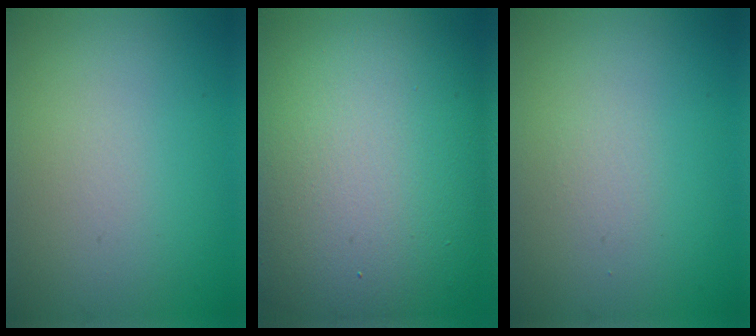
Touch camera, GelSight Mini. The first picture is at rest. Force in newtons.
{"total": 17.9, "press": 17.8, "slide": 1.2}
{"total": 0.6, "press": 0.6, "slide": 0.0}